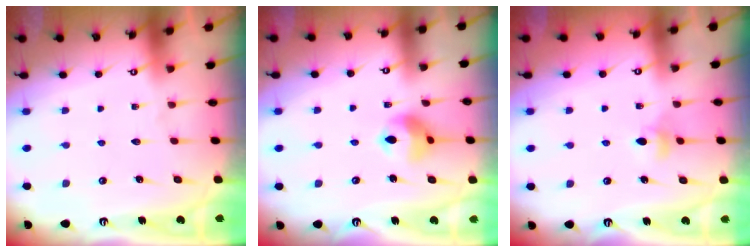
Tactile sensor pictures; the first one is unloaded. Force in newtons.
{"total": 9.8, "press": 9.7, "slide": 1.1}
{"total": 4.6, "press": 4.4, "slide": 1.0}